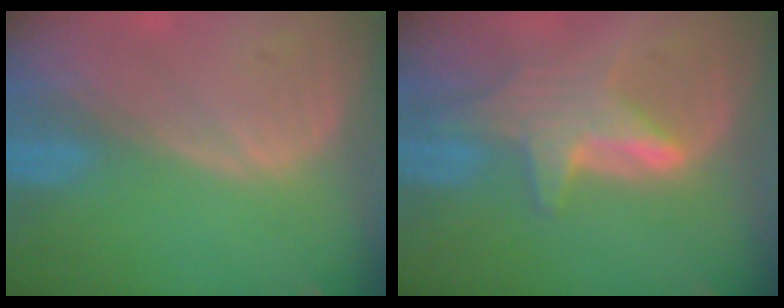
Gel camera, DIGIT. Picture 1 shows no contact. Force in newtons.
{"total": 6.8, "press": 6.4, "slide": 2.1}